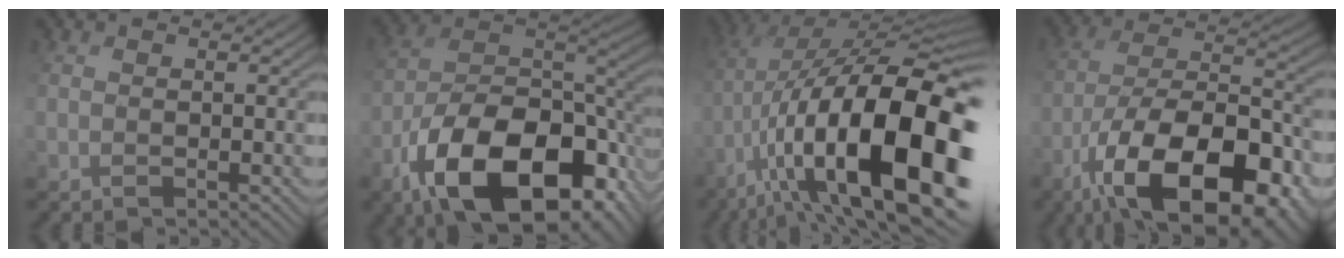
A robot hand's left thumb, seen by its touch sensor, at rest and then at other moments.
{"total": 18.0, "force": [-9.5, 9.1, 12.3], "torque": [-0.211, -0.034, -0.155]}
{"total": 20.9, "force": [-6.2, 8.5, 18.1], "torque": [-0.315, -0.002, -0.101]}
{"total": 19.7, "force": [-10.7, 8.8, 14.0], "torque": [-0.230, -0.031, -0.160]}